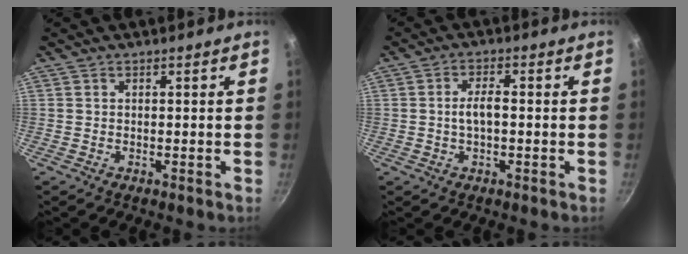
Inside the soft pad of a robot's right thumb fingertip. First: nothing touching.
{"total": 3.9, "force": [-0.3, 1.7, 3.5], "torque": [-0.064, 0.016, -0.008]}